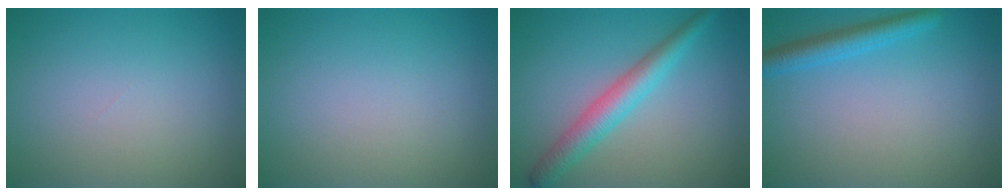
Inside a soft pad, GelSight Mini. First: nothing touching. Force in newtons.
{"total": 0.0}
{"total": 4.0, "press": 4.0, "slide": 0.1}
{"total": 2.8, "press": 2.8, "slide": 0.1}